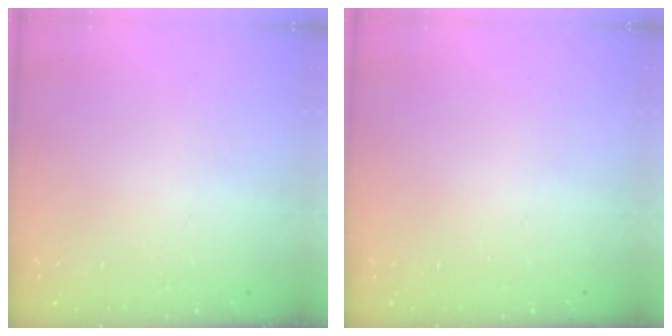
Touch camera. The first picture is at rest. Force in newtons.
{"total": 0.0}